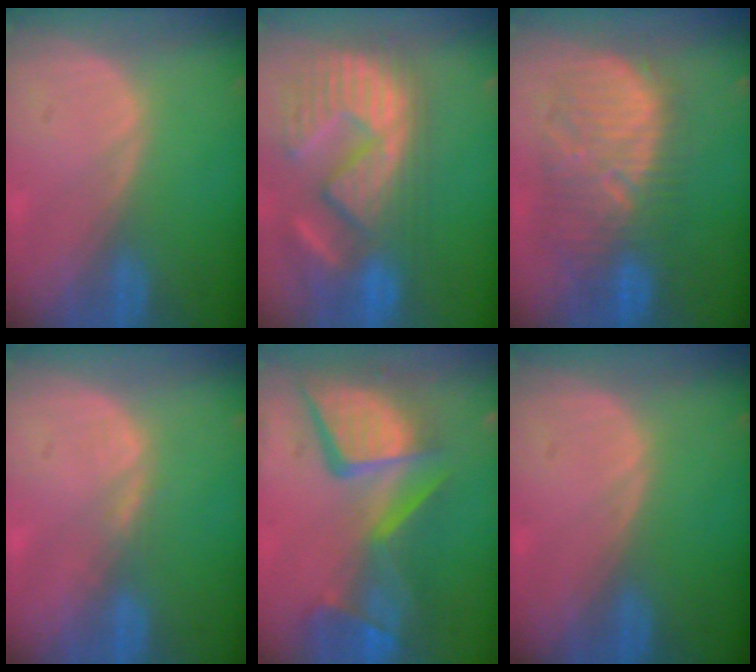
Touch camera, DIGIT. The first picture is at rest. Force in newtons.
{"total": 14.0, "press": 12.2, "slide": 6.7}
{"total": 11.0, "press": 10.6, "slide": 2.7}
{"total": 1.1, "press": 1.1, "slide": 0.2}
{"total": 13.9, "press": 11.3, "slide": 8.0}
{"total": 0.0}